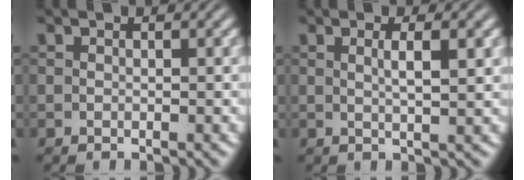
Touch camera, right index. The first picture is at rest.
{"total": 2.2, "force": [0.7, -1.1, 1.9], "torque": [-0.020, -0.002, 0.017]}